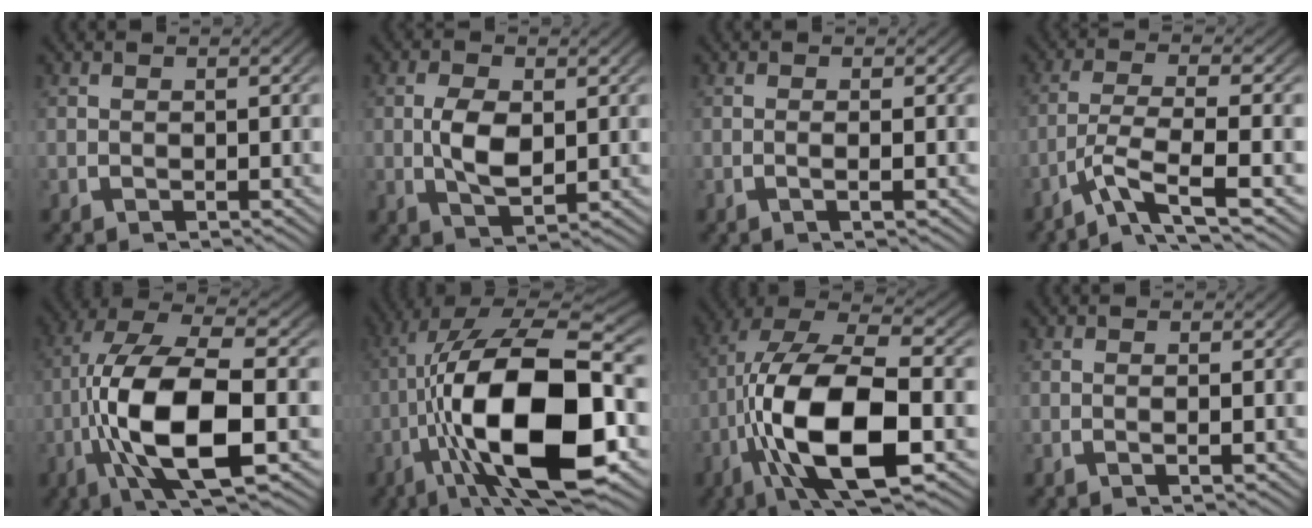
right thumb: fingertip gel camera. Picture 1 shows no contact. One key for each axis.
{"total": 4.4, "fx": 0.3, "fy": 2.5, "fz": 3.5, "tx": -0.079, "ty": -0.015, "tz": 0.016}
{"total": 1.2, "fx": -0.2, "fy": 0.0, "fz": 1.2, "tx": -0.026, "ty": 0.006, "tz": -0.005}
{"total": 6.3, "fx": -2.6, "fy": 2.6, "fz": 5.0, "tx": -0.115, "ty": -0.021, "tz": -0.032}
{"total": 13.2, "fx": -1.5, "fy": 6.2, "fz": 11.6, "tx": -0.255, "ty": -0.035, "tz": -0.010}
{"total": 19.0, "fx": -2.3, "fy": 8.9, "fz": 16.6, "tx": -0.315, "ty": -0.052, "tz": -0.011}
{"total": 14.6, "fx": -1.9, "fy": 7.4, "fz": 12.5, "tx": -0.270, "ty": -0.044, "tz": -0.013}
{"total": 0.6, "fx": 0.0, "fy": 0.0, "fz": 0.6, "tx": -0.012, "ty": 0.006, "tz": -0.002}